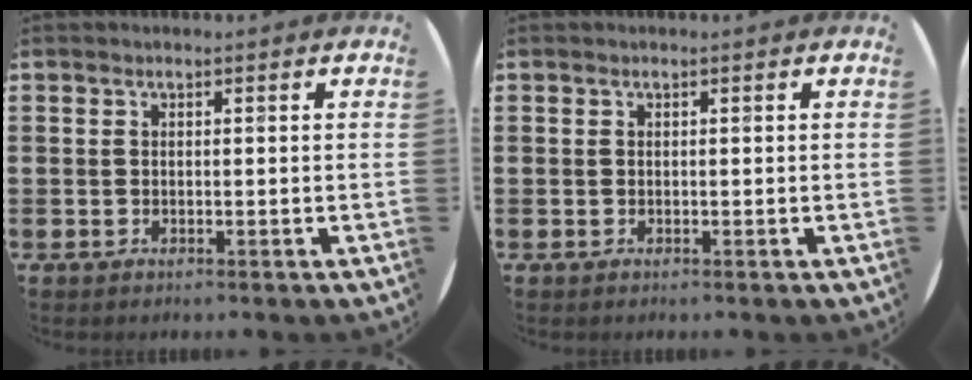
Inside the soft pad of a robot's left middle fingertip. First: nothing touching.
{"total": 0.0}